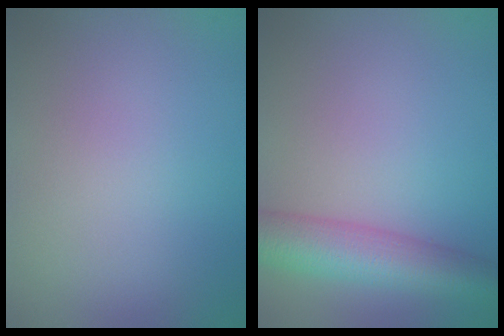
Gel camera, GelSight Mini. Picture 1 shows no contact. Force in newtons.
{"total": 6.7, "press": 6.7, "slide": 0.3}